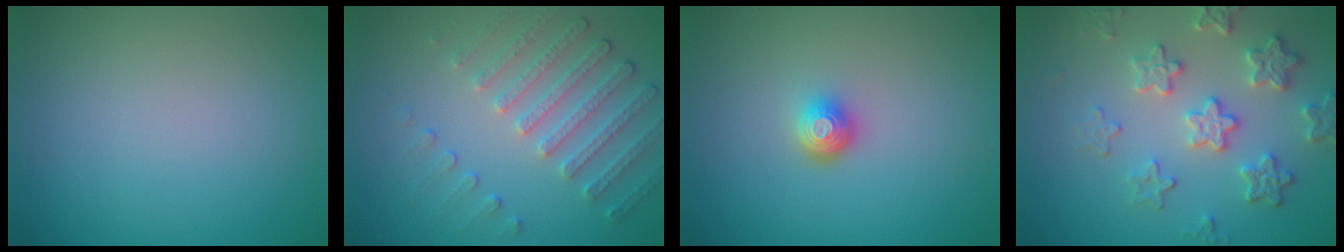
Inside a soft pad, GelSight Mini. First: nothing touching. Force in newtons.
{"total": 4.8, "press": 3.5, "slide": 3.2}
{"total": 2.0, "press": 1.4, "slide": 1.4}
{"total": 4.8, "press": 4.0, "slide": 2.6}